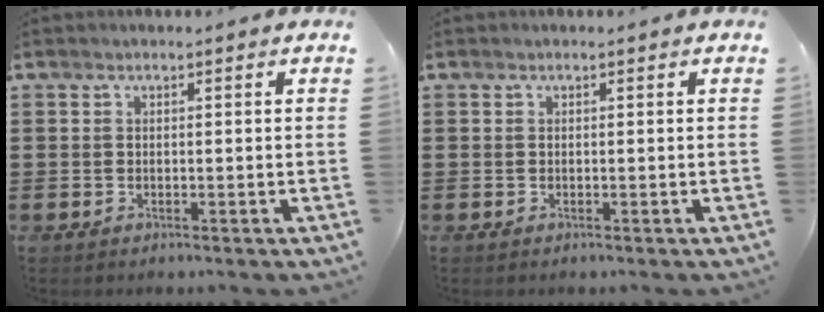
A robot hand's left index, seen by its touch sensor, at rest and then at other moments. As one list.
[{"total": 0.0}]